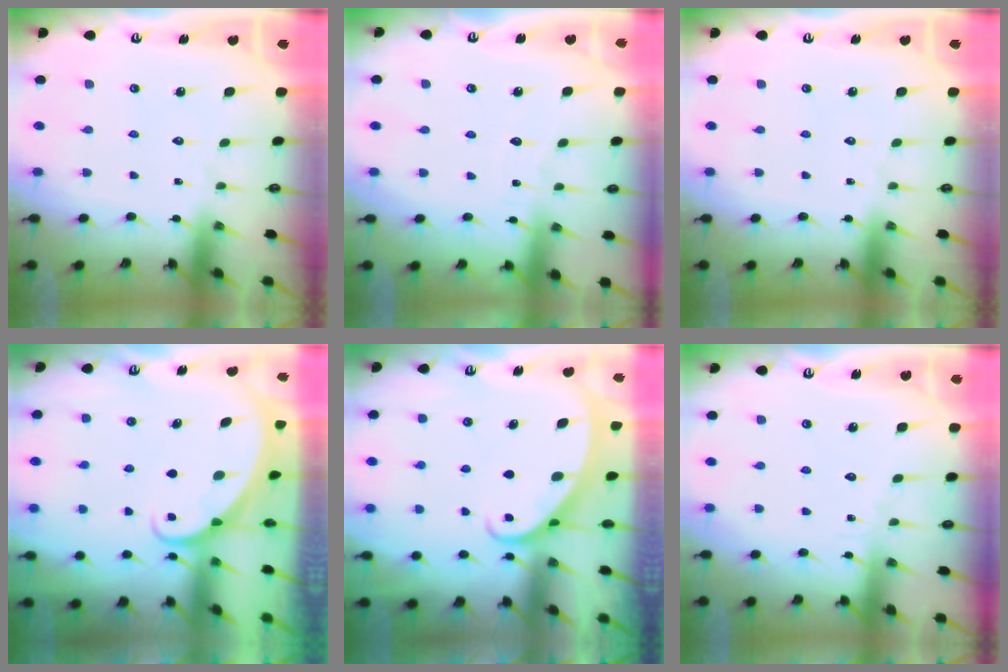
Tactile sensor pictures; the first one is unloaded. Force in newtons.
{"total": 2.7, "press": 2.7, "slide": 0.3}
{"total": 0.0}
{"total": 1.7, "press": 1.7, "slide": 0.1}
{"total": 2.2, "press": 2.2, "slide": 0.2}
{"total": 2.6, "press": 2.6, "slide": 0.2}